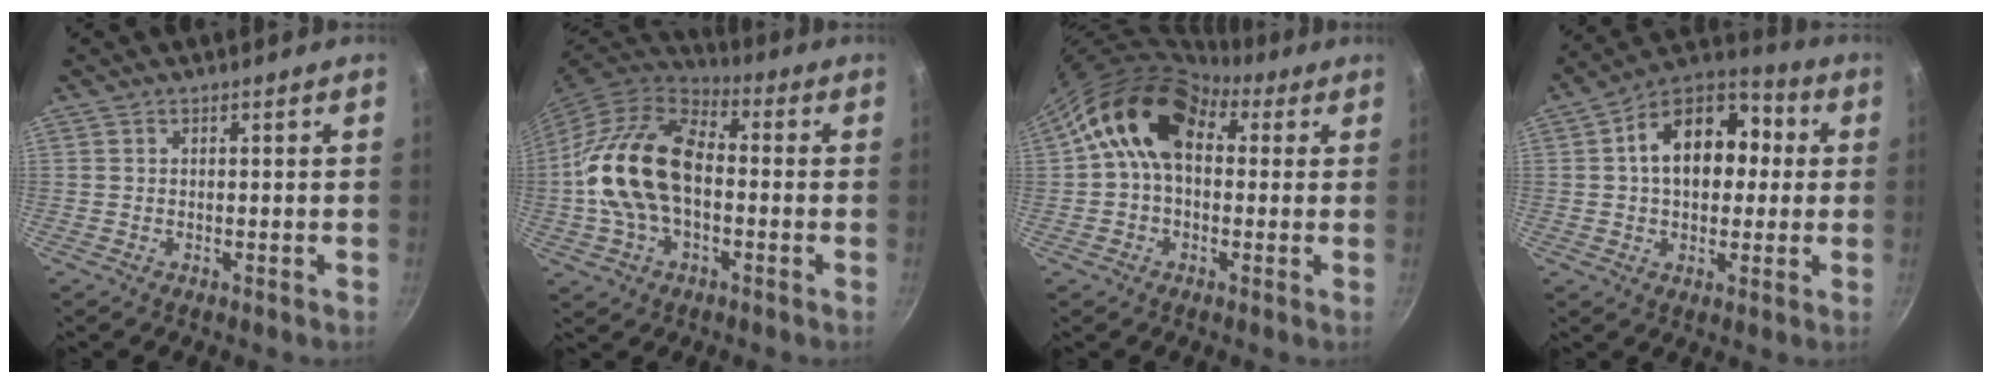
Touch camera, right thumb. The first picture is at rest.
{"total": 18.8, "force": [-1.1, 11.8, 14.6], "torque": [-0.255, 0.034, -0.032]}
{"total": 14.0, "force": [3.0, 9.7, 9.6], "torque": [-0.133, 0.021, 0.029]}
{"total": 17.2, "force": [2.3, 11.9, 12.2], "torque": [-0.151, 0.035, 0.018]}